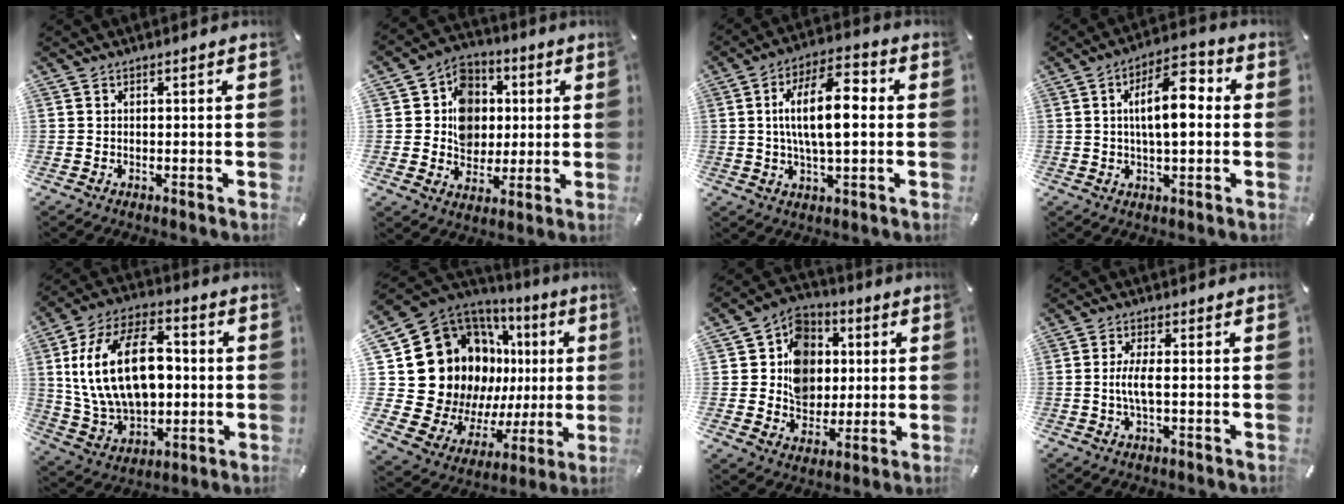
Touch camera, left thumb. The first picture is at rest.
{"total": 11.5, "force": [0.7, 10.5, 4.6], "torque": [-0.073, 0.008, 0.018]}
{"total": 13.5, "force": [1.3, 5.5, 12.3], "torque": [-0.224, 0.006, 0.019]}
{"total": 11.2, "force": [1.2, 4.8, 10.0], "torque": [-0.158, 0.003, 0.015]}
{"total": 21.7, "force": [1.6, 14.4, 16.2], "torque": [-0.315, 0.012, 0.028]}
{"total": 26.1, "force": [5.7, 19.8, 16.0], "torque": [-0.258, -0.076, 0.158]}
{"total": 12.4, "force": [0.4, 11.1, 5.4], "torque": [-0.084, 0.013, 0.013]}
{"total": 4.7, "force": [-0.4, 1.3, 4.5], "torque": [-0.096, -0.003, -0.014]}